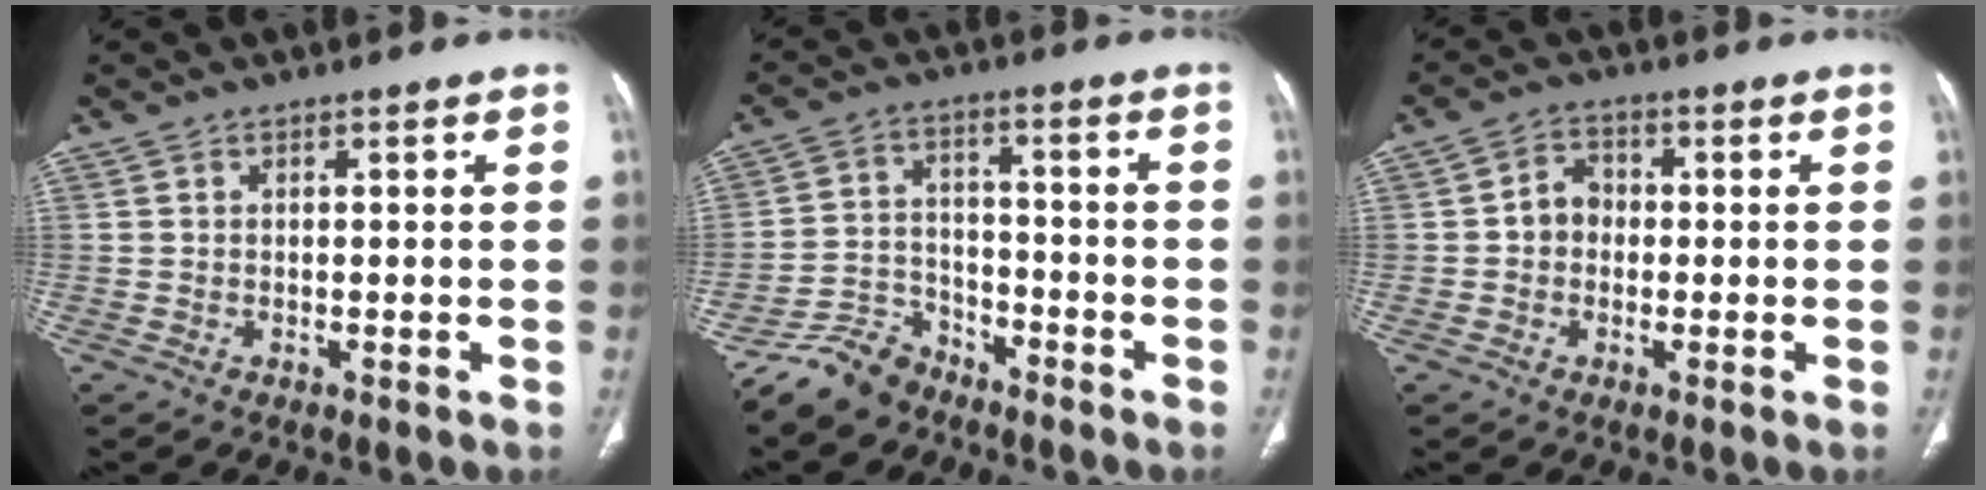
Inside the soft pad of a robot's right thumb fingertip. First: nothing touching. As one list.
[{"total": 8.0, "force": [-6.6, 4.3, 1.5], "torque": [-0.018, 0.042, -0.134]}, {"total": 4.4, "force": [-0.4, 3.8, 2.2], "torque": [-0.018, 0.017, -0.015]}]